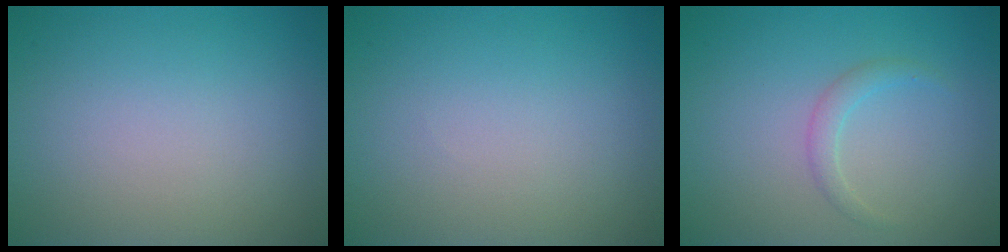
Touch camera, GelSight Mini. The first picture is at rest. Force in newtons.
{"total": 0.0}
{"total": 1.3, "press": 1.3, "slide": 0.2}